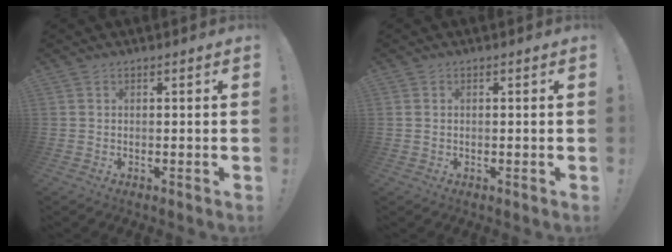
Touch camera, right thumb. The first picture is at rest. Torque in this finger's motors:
{"motor_torque": [0.24, -0.13, -0.41, 0.02, 0.00]}